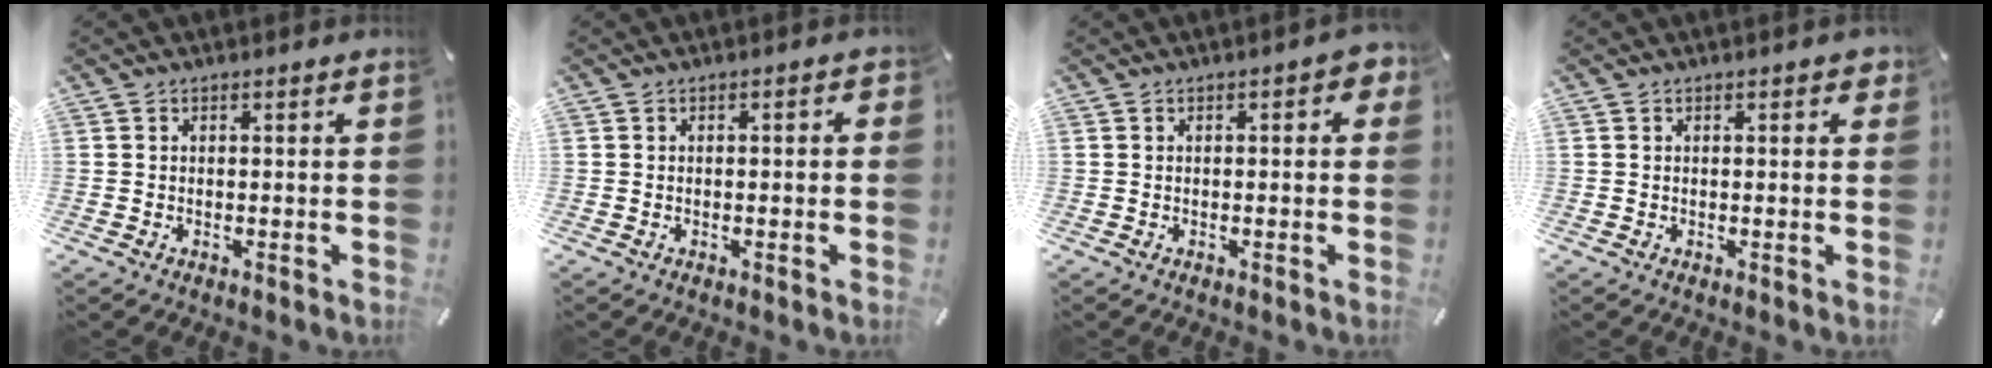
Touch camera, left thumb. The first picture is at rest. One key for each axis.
{"total": 1.1, "fx": -0.4, "fy": 0.6, "fz": 0.9, "tx": -0.015, "ty": 0.002, "tz": -0.007}
{"total": 2.6, "fx": 0.0, "fy": 1.2, "fz": 2.3, "tx": -0.026, "ty": 0.000, "tz": -0.005}
{"total": 1.3, "fx": 0.4, "fy": 0.6, "fz": 1.1, "tx": -0.007, "ty": -0.002, "tz": 0.002}